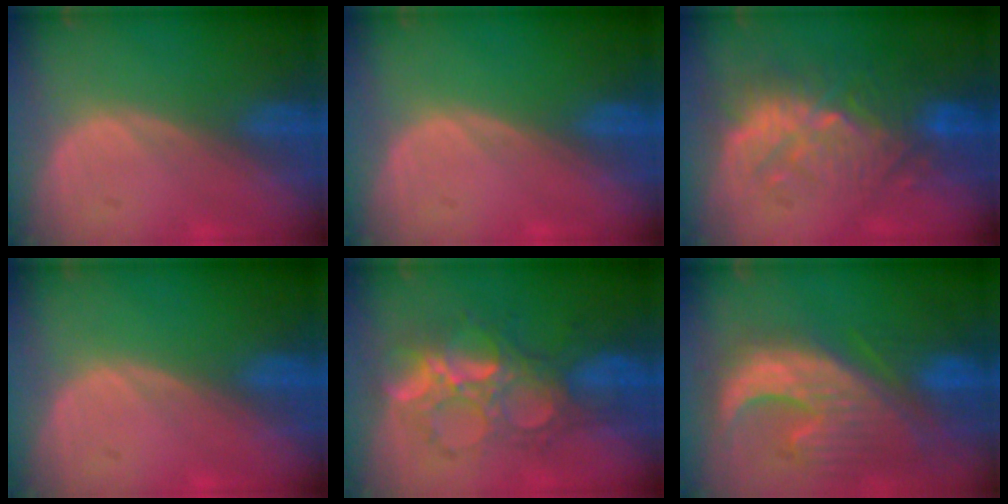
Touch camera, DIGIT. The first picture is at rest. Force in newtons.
{"total": 0.0}
{"total": 9.3, "press": 9.1, "slide": 1.8}
{"total": 0.0}
{"total": 8.9, "press": 8.5, "slide": 2.8}
{"total": 12.8, "press": 11.1, "slide": 6.2}